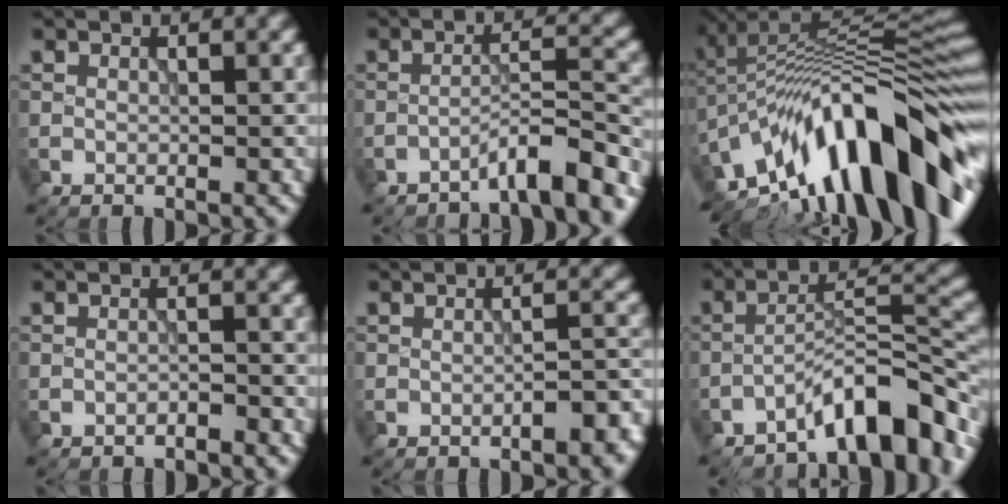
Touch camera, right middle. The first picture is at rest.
{"total": 5.0, "force": [-3.9, 0.7, 3.1], "torque": [-0.042, 0.014, -0.068]}
{"total": 16.0, "force": [-6.9, 6.0, 13.1], "torque": [-0.190, 0.034, -0.134]}
{"total": 1.2, "force": [-1.1, 0.1, 0.2], "torque": [0.000, 0.004, -0.024]}
{"total": 3.2, "force": [-1.7, 1.1, 2.5], "torque": [-0.030, 0.004, -0.026]}
{"total": 8.0, "force": [-5.5, 2.3, 5.4], "torque": [-0.073, 0.013, -0.093]}